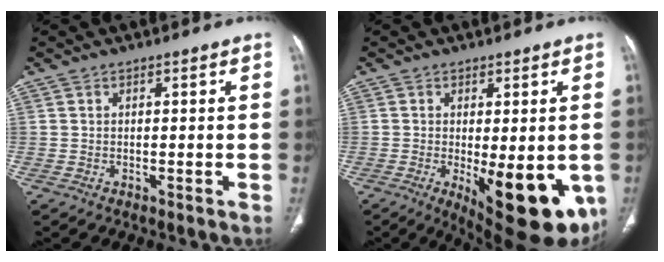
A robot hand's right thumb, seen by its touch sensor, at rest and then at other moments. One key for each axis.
{"total": 16.2, "fx": -4.2, "fy": 6.2, "fz": 14.4, "tx": -0.149, "ty": -0.020, "tz": -0.036}